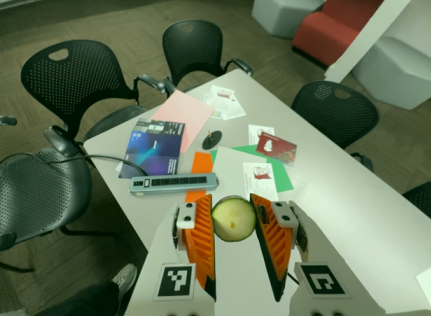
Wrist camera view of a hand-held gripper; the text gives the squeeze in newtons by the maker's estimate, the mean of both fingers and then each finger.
{"total": 12.3, "left": 12.6, "right": 12.1}